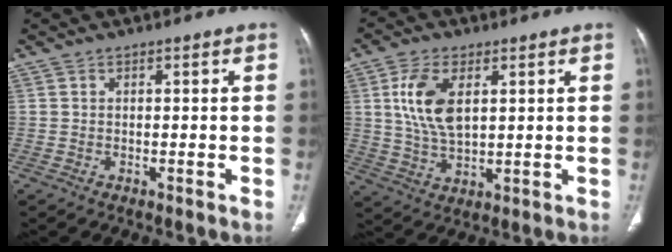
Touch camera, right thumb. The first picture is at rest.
{"total": 10.0, "force": [2.8, 5.4, 8.0], "torque": [-0.153, -0.010, 0.056]}